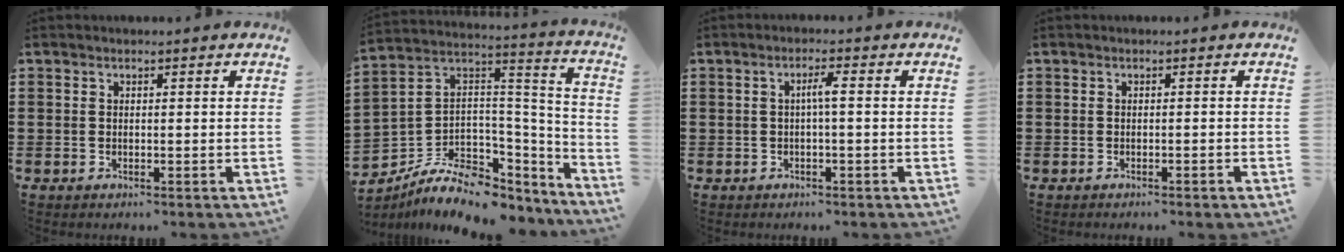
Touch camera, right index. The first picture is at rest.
{"total": 9.0, "force": [-5.9, 5.3, 4.3], "torque": [-0.095, 0.007, -0.105]}
{"total": 2.3, "force": [-0.2, 0.1, 2.3], "torque": [-0.045, 0.001, -0.007]}
{"total": 0.6, "force": [-0.6, -0.1, 0.0], "torque": [-0.002, -0.002, -0.012]}